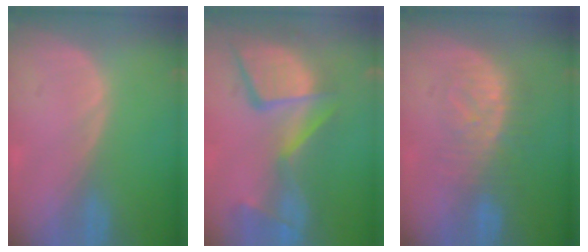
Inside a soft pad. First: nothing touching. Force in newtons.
{"total": 13.4, "press": 11.3, "slide": 7.3}
{"total": 8.2, "press": 7.6, "slide": 2.9}